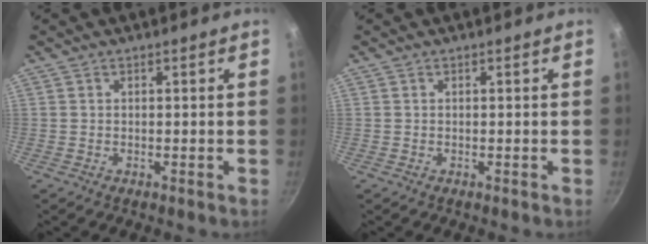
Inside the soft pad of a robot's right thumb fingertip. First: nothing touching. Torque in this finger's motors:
{"motor_torque": [0.00, 0.00, 0.00, 0.00, 0.00]}